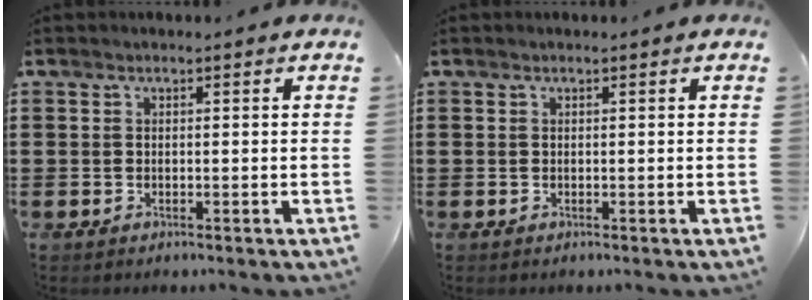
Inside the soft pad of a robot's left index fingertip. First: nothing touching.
{"total": 0.0}